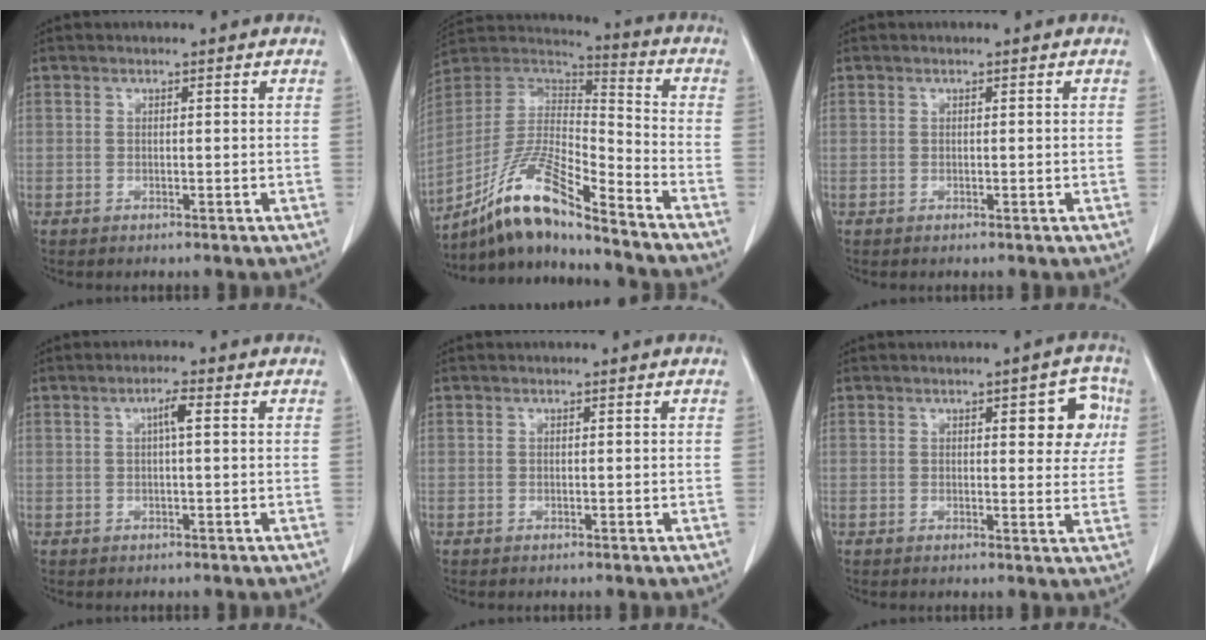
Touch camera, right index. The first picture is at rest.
{"total": 16.6, "force": [-12.5, 1.8, 10.7], "torque": [-0.213, 0.006, -0.231]}
{"total": 0.0}
{"total": 2.1, "force": [0.5, 0.2, 2.1], "torque": [-0.037, 0.004, 0.007]}
{"total": 0.0}
{"total": 6.3, "force": [2.0, 2.2, 5.6], "torque": [-0.054, 0.010, 0.020]}